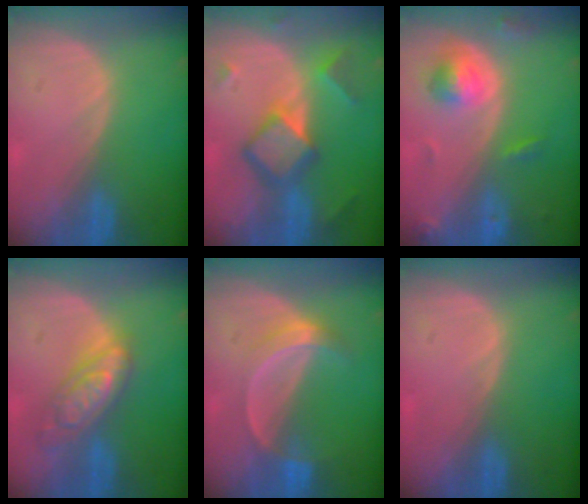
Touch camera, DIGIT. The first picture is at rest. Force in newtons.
{"total": 7.4, "press": 7.4, "slide": 0.5}
{"total": 5.4, "press": 5.0, "slide": 2.1}
{"total": 7.1, "press": 7.0, "slide": 0.6}
{"total": 5.3, "press": 4.8, "slide": 2.3}
{"total": 0.5, "press": 0.0, "slide": 0.5}